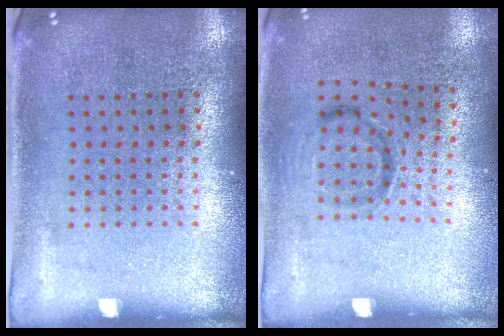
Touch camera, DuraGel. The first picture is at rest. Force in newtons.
{"total": 1.0, "press": 0.6, "slide": 0.8}